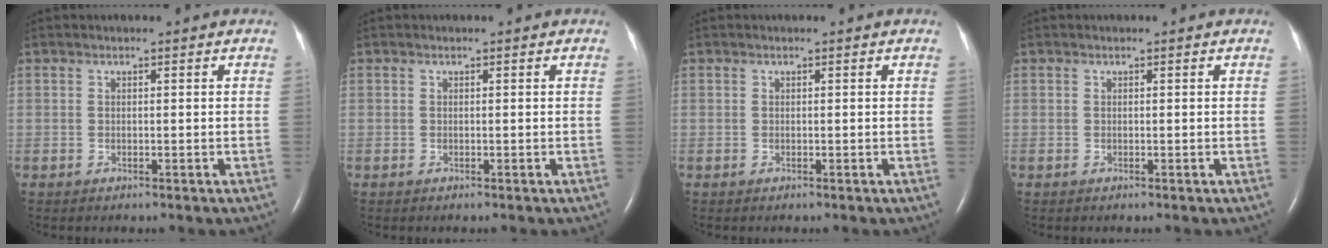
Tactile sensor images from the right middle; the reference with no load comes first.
{"total": 0.0}
{"total": 0.0}
{"total": 0.0}